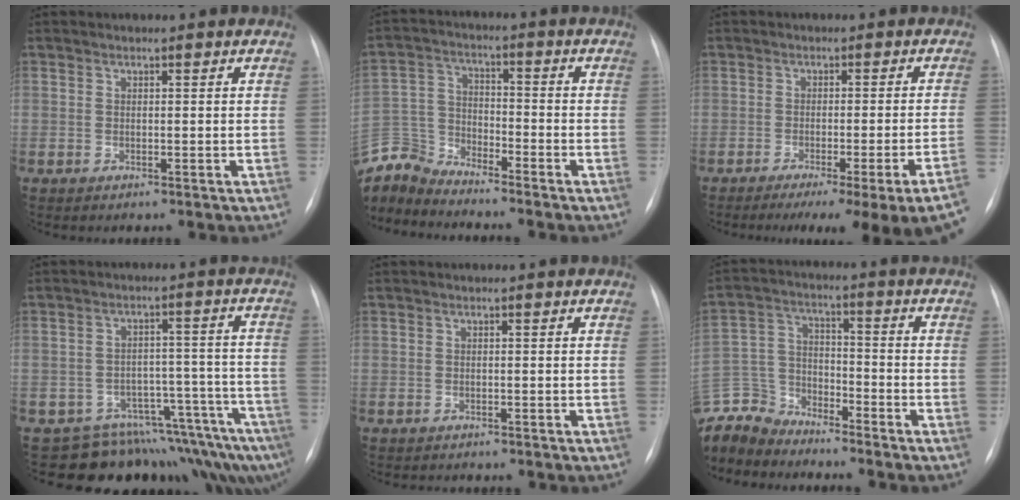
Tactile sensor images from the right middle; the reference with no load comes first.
{"total": 8.8, "force": [-8.7, 1.0, 0.4], "torque": [-0.020, 0.009, -0.175]}
{"total": 16.6, "force": [-12.5, -1.0, 10.9], "torque": [-0.075, -0.023, -0.161]}
{"total": 13.1, "force": [-12.3, 2.7, 3.3], "torque": [-0.007, 0.060, -0.160]}
{"total": 1.1, "force": [-1.0, 0.3, 0.1], "torque": [-0.002, -0.002, -0.014]}
{"total": 10.1, "force": [-9.7, 2.6, 0.4], "torque": [-0.017, 0.009, -0.196]}